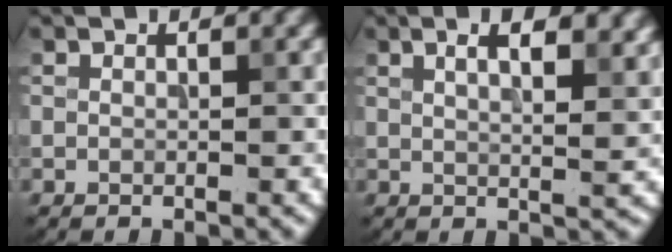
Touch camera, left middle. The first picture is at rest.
{"total": 6.7, "force": [3.4, 2.6, 5.1], "torque": [-0.040, 0.025, 0.028]}